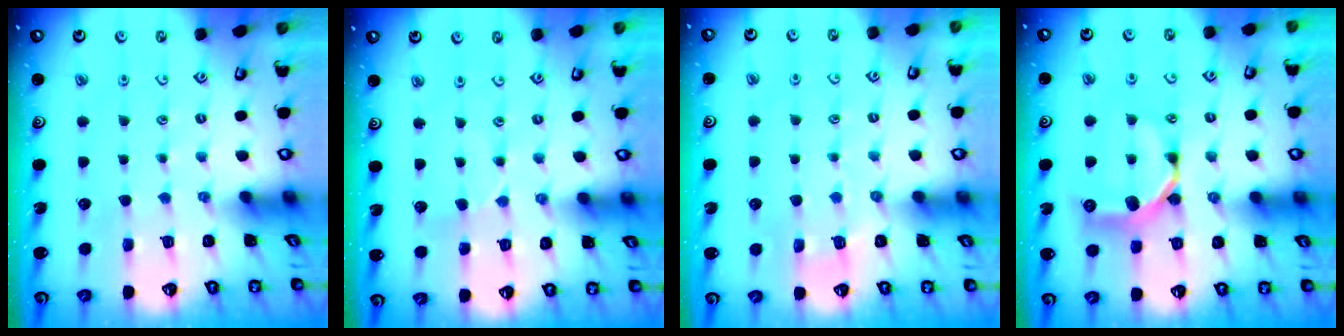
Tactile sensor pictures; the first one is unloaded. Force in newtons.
{"total": 2.2, "press": 2.2, "slide": 0.3}
{"total": 2.8, "press": 2.5, "slide": 1.3}
{"total": 10.8, "press": 10.8, "slide": 0.5}